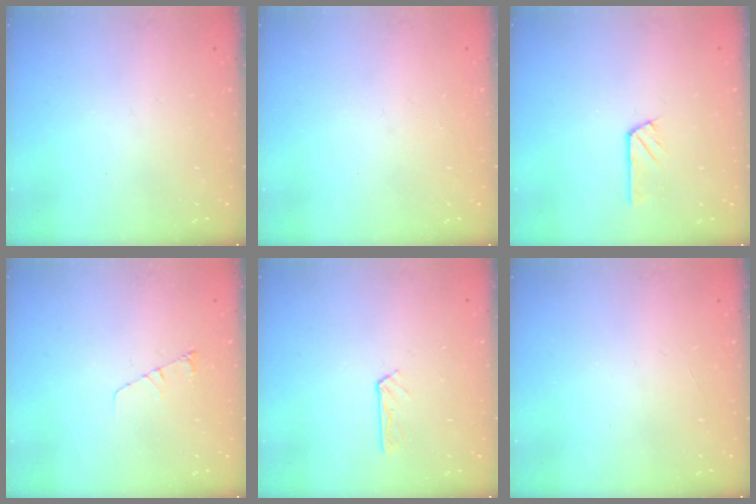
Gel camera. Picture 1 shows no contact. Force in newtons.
{"total": 1.5, "press": 1.4, "slide": 0.2}
{"total": 3.0, "press": 3.0, "slide": 0.2}
{"total": 3.6, "press": 3.6, "slide": 0.4}
{"total": 2.7, "press": 2.7, "slide": 0.2}
{"total": 0.0}